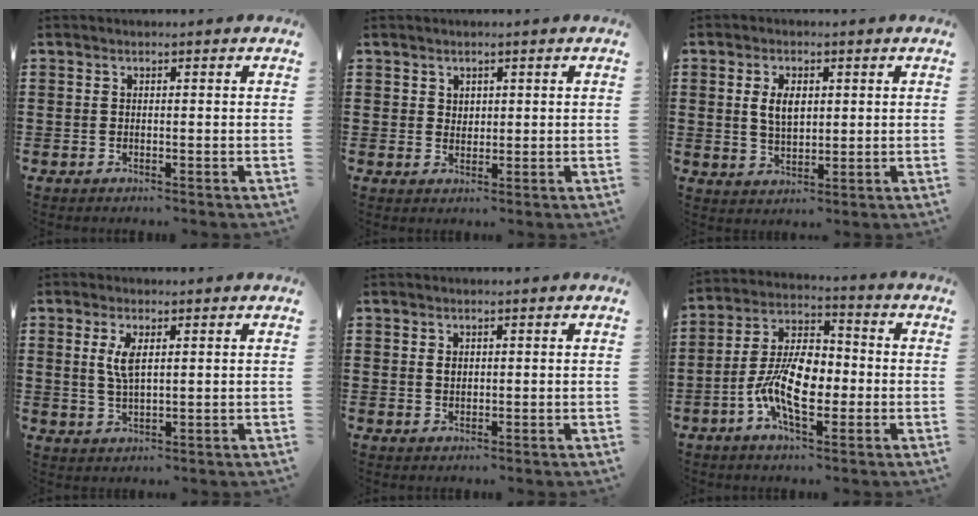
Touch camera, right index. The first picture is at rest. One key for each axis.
{"total": 1.8, "fx": 1.2, "fy": 1.3, "fz": 0.2, "tx": -0.008, "ty": 0.006, "tz": 0.023}
{"total": 4.4, "fx": 0.9, "fy": 2.5, "fz": 3.6, "tx": -0.067, "ty": 0.007, "tz": 0.012}
{"total": 4.0, "fx": 1.2, "fy": 1.5, "fz": 3.6, "tx": -0.075, "ty": 0.005, "tz": 0.019}
{"total": 1.3, "fx": 0.4, "fy": 0.8, "fz": 0.9, "tx": -0.019, "ty": 0.005, "tz": 0.007}
{"total": 10.4, "fx": -2.7, "fy": 5.3, "fz": 8.5, "tx": -0.187, "ty": 0.003, "tz": -0.055}